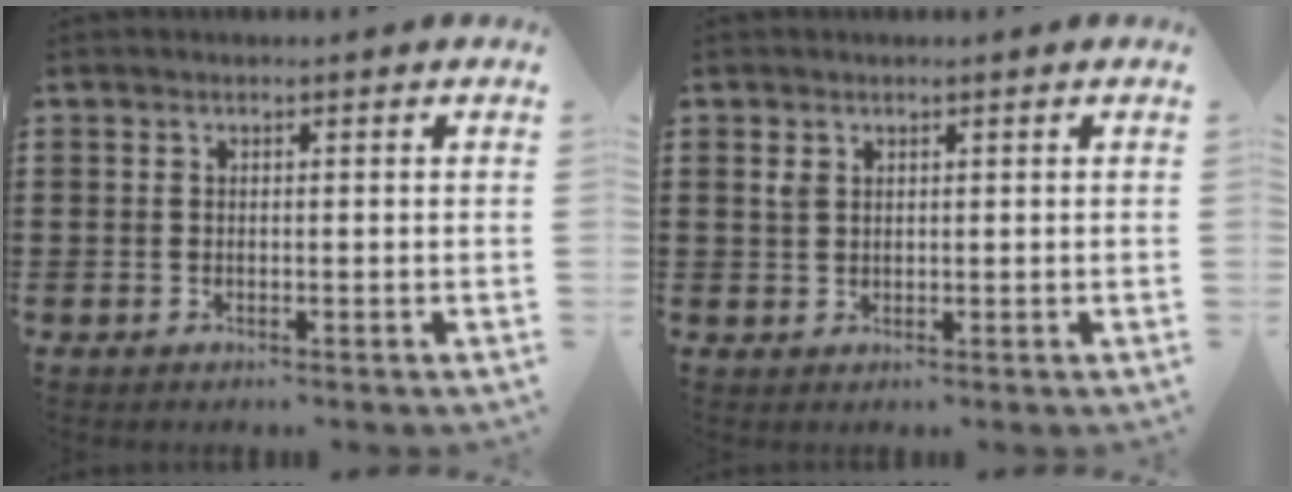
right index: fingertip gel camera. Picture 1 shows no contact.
{"total": 1.6, "force": [0.9, 1.0, 0.7], "torque": [-0.017, 0.005, 0.017]}